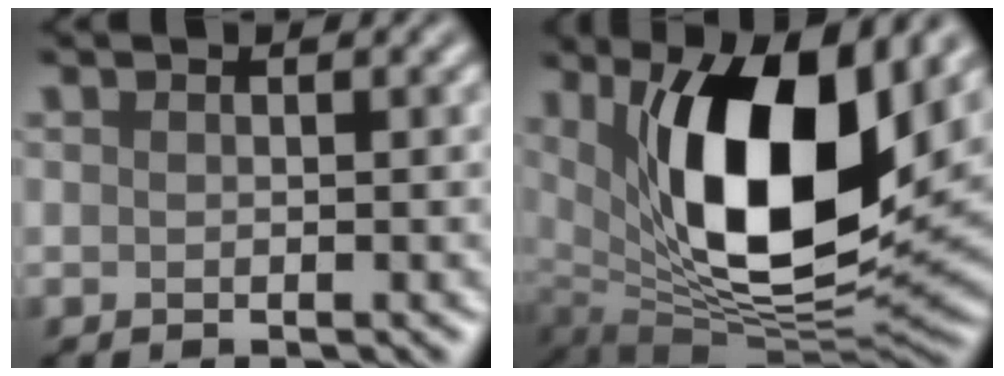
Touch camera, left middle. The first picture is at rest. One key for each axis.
{"total": 13.9, "fx": 4.5, "fy": 5.6, "fz": 12.0, "tx": -0.184, "ty": -0.016, "tz": 0.076}